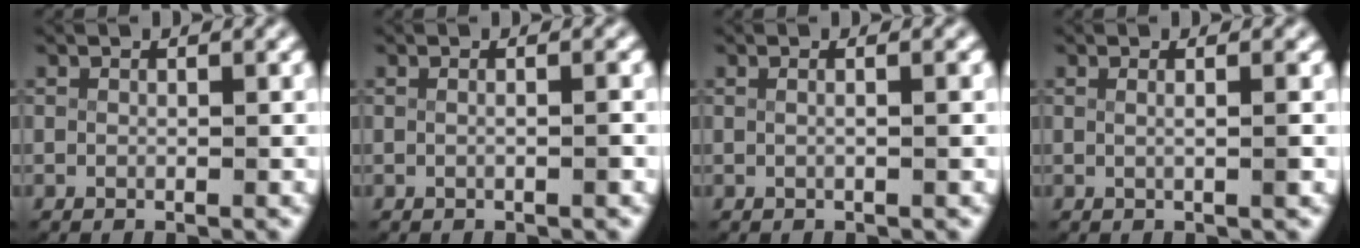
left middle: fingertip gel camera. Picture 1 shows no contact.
{"total": 0.9, "force": [-0.3, -0.3, 0.8], "torque": [-0.013, -0.001, -0.005]}
{"total": 1.2, "force": [-0.1, -0.3, 1.2], "torque": [-0.021, -0.001, -0.002]}
{"total": 1.5, "force": [0.1, -0.1, 1.5], "torque": [-0.025, -0.001, 0.000]}